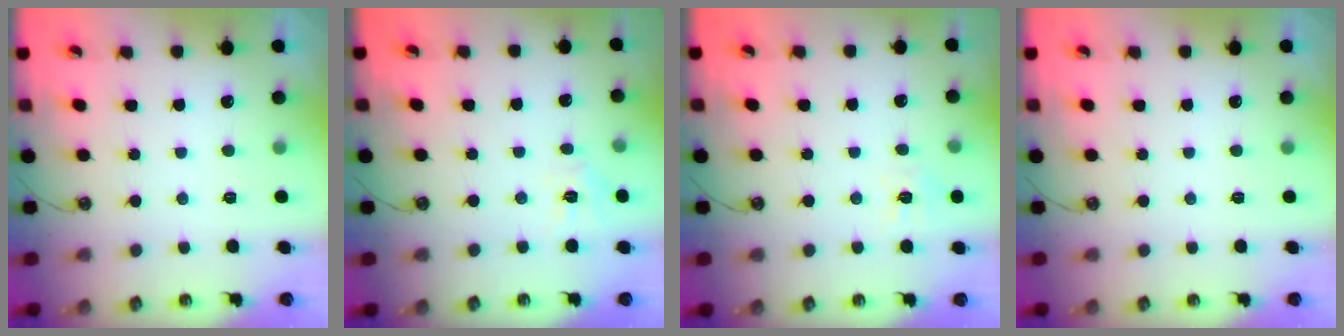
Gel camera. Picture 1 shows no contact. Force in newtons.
{"total": 5.6, "press": 5.6, "slide": 0.6}
{"total": 6.7, "press": 6.6, "slide": 0.6}
{"total": 0.0}